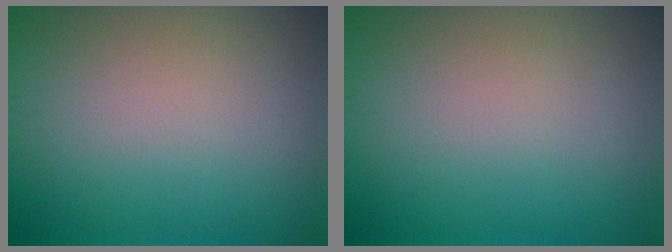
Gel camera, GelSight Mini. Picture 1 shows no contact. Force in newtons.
{"total": 0.0}